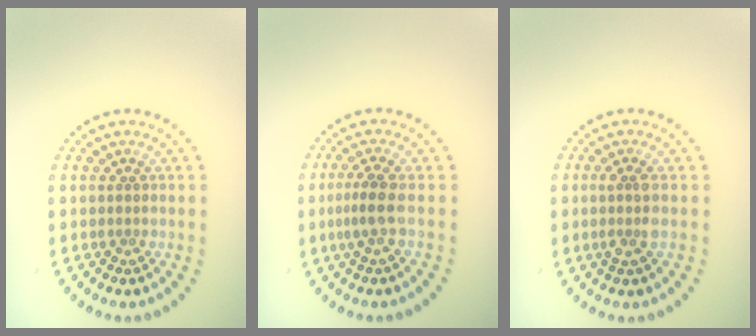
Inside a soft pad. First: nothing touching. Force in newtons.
{"total": 2.3, "press": 1.7, "slide": 1.6}
{"total": 1.8, "press": 1.5, "slide": 1.0}